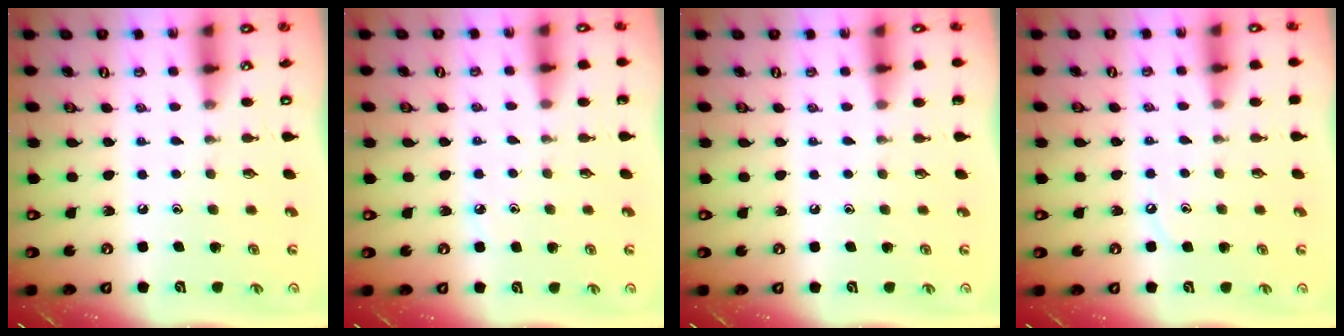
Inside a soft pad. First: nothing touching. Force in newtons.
{"total": 3.8, "press": 3.8, "slide": 0.2}
{"total": 0.0}
{"total": 4.1, "press": 4.1, "slide": 0.6}